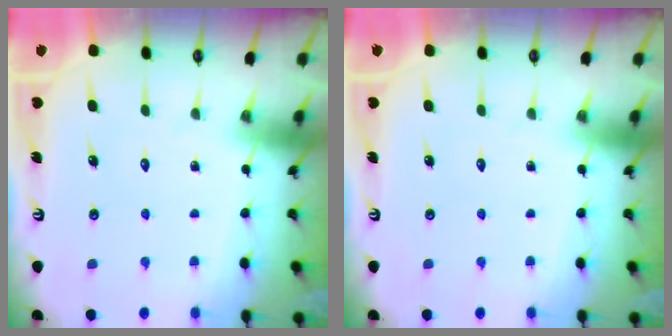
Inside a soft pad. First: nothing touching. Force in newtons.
{"total": 0.0}